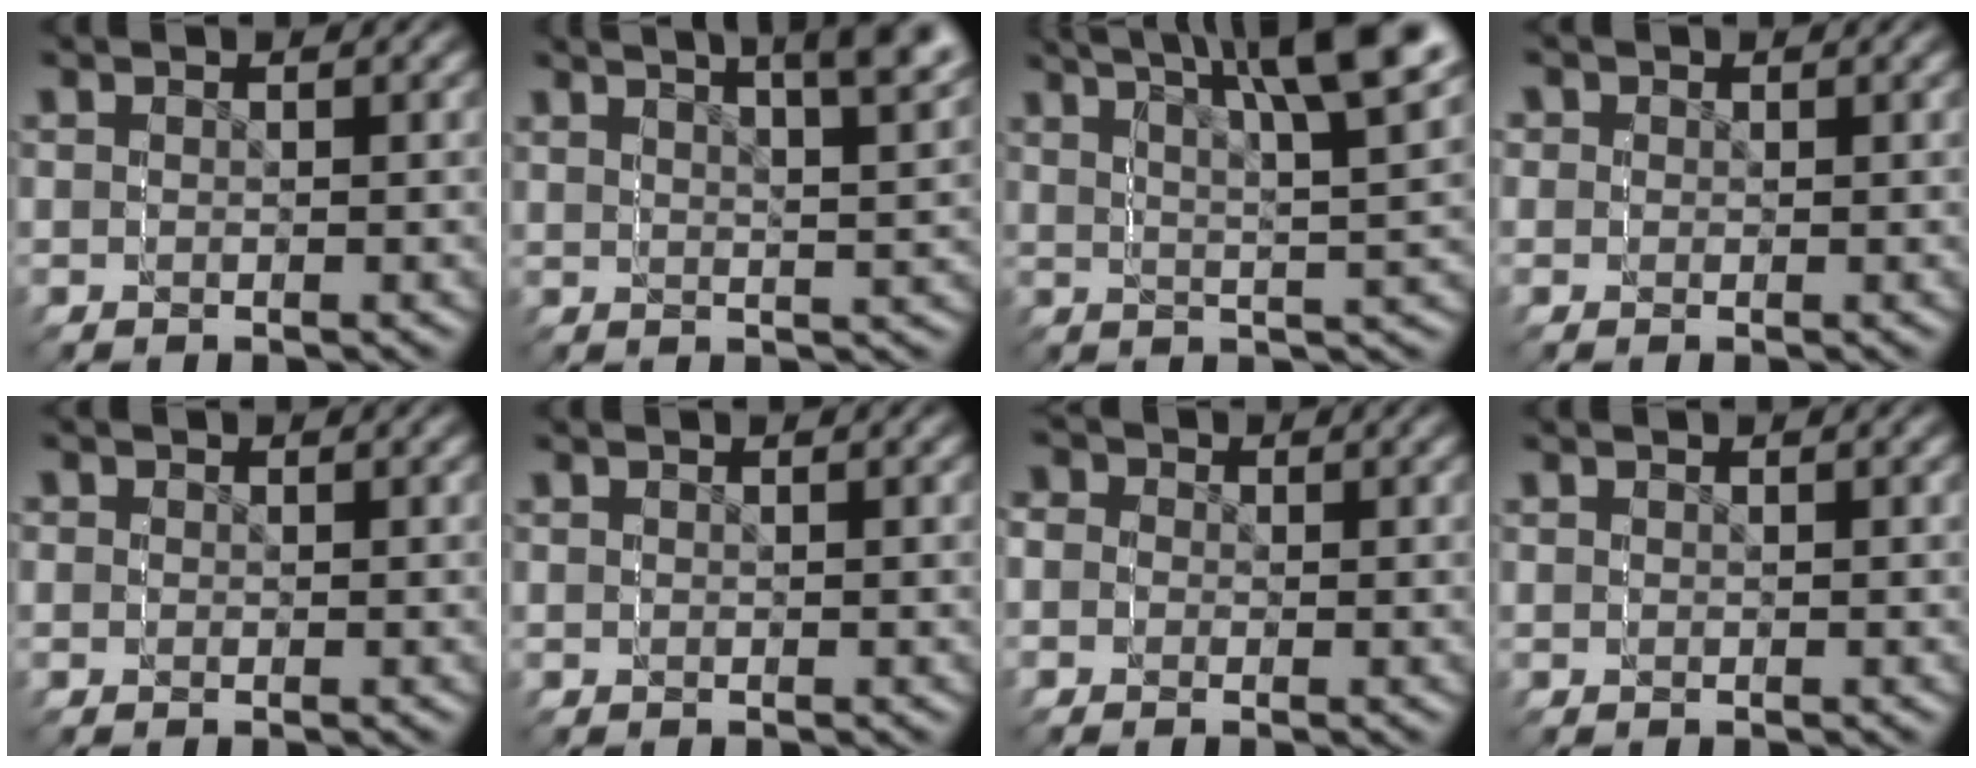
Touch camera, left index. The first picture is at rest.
{"total": 3.7, "force": [3.3, -0.6, 1.6], "torque": [-0.011, 0.023, 0.046]}
{"total": 7.2, "force": [4.9, 0.6, 5.3], "torque": [-0.070, 0.036, 0.057]}
{"total": 2.3, "force": [0.6, 2.2, 0.0], "torque": [-0.001, -0.019, 0.013]}
{"total": 1.6, "force": [0.2, 1.6, 0.0], "torque": [0.000, -0.015, 0.005]}
{"total": 0.0}
{"total": 3.8, "force": [0.2, 3.8, -0.2], "torque": [-0.010, -0.029, 0.006]}
{"total": 0.0}